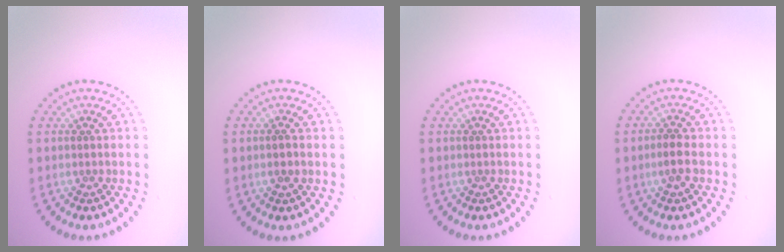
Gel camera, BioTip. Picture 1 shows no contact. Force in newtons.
{"total": 0.7, "press": 0.6, "slide": 0.4}
{"total": 0.0}
{"total": 1.9, "press": 1.8, "slide": 0.6}